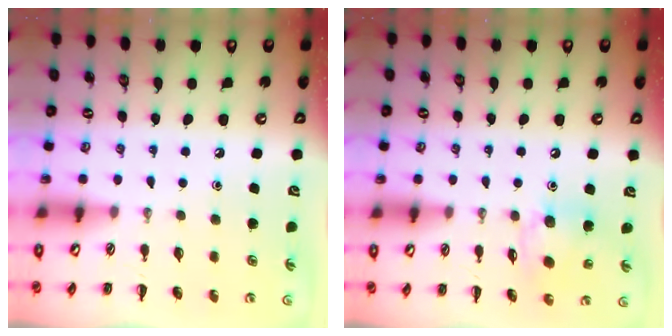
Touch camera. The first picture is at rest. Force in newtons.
{"total": 11.5, "press": 11.2, "slide": 2.4}